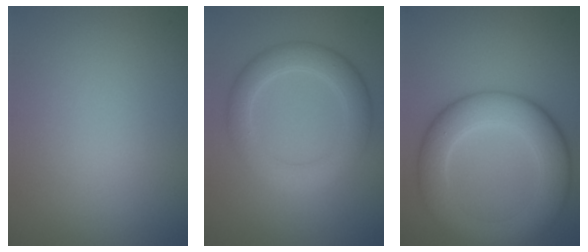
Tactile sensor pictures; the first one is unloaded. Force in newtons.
{"total": 4.5, "press": 4.5, "slide": 0.0}
{"total": 8.1, "press": 8.1, "slide": 0.1}